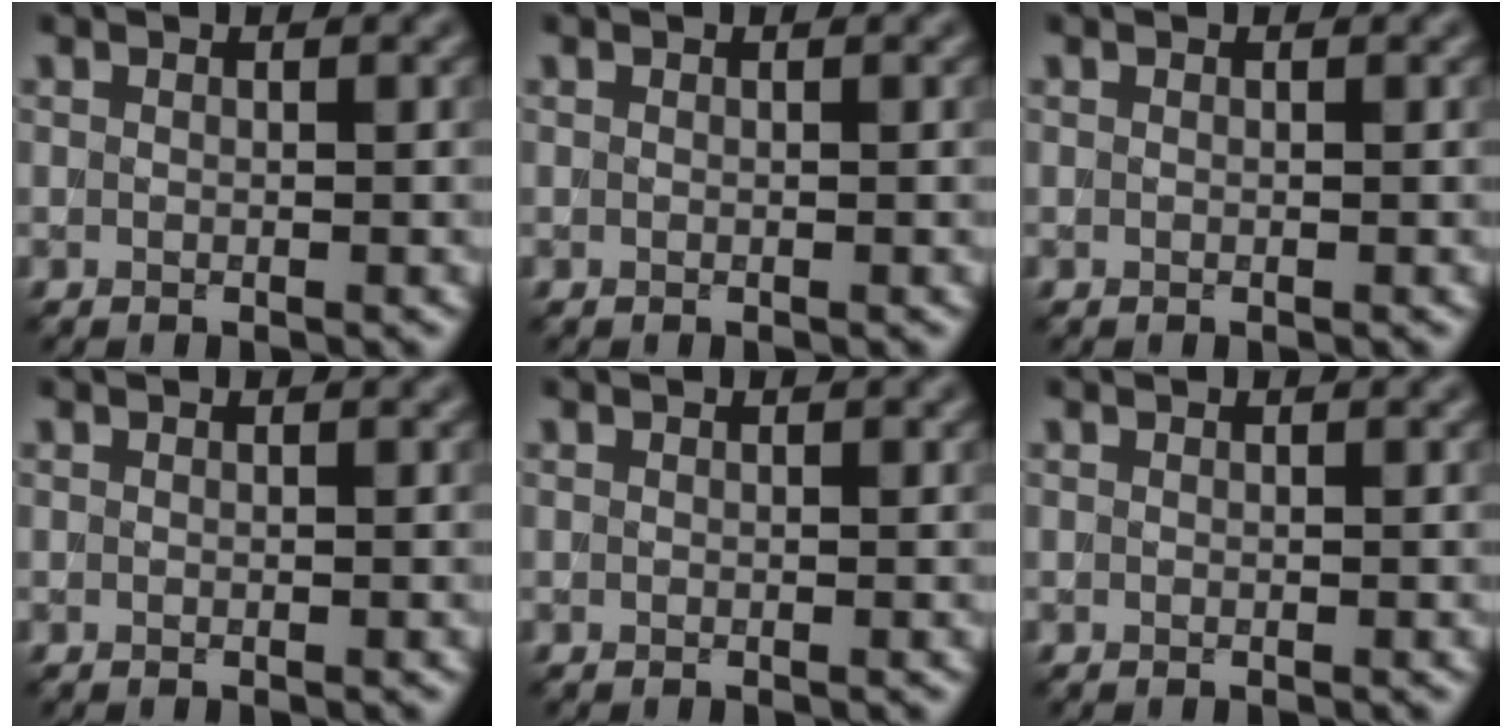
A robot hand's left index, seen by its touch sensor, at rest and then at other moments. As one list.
[{"total": 0.0}, {"total": 0.0}, {"total": 0.0}, {"total": 0.0}, {"total": 0.0}]